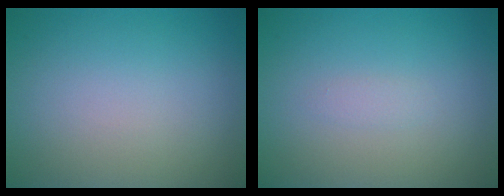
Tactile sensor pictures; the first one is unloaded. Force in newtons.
{"total": 0.7, "press": 0.7, "slide": 0.0}